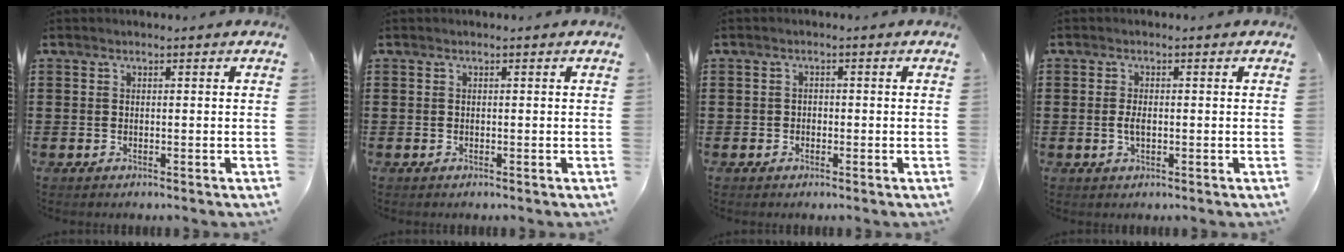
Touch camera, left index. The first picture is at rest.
{"total": 0.0}
{"total": 1.0, "force": [-0.4, 0.8, 0.3], "torque": [-0.009, 0.002, -0.011]}
{"total": 2.1, "force": [-0.1, 0.9, 1.9], "torque": [-0.044, -0.002, -0.005]}